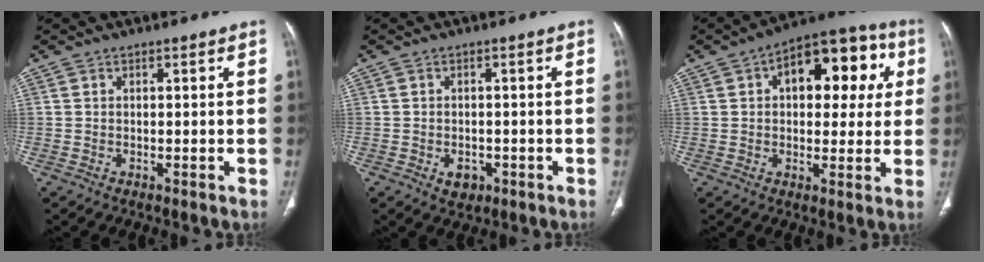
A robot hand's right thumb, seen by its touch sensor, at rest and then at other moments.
{"total": 2.9, "force": [-1.2, 2.1, 1.6], "torque": [-0.011, 0.002, -0.010]}
{"total": 17.1, "force": [4.7, 9.5, 13.4], "torque": [-0.129, 0.026, 0.059]}